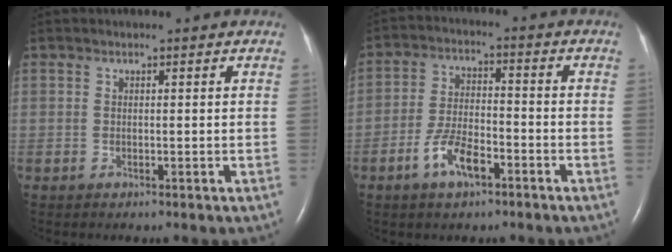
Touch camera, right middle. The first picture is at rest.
{"total": 7.0, "force": [-3.9, 2.5, 5.2], "torque": [-0.110, 0.003, -0.071]}